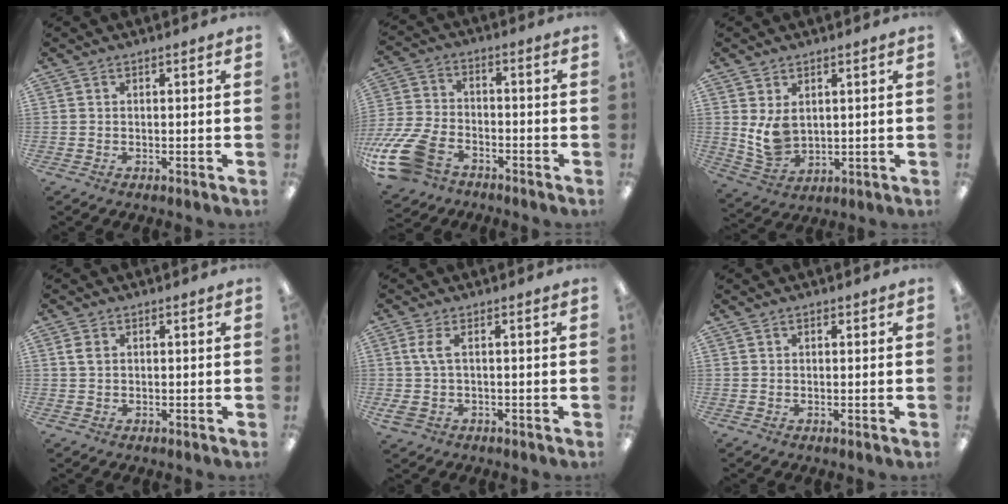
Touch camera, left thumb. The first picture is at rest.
{"total": 15.0, "force": [-8.4, 8.7, 8.8], "torque": [-0.186, 0.042, -0.149]}
{"total": 7.1, "force": [2.2, 5.0, 4.6], "torque": [-0.103, -0.012, 0.039]}
{"total": 2.1, "force": [0.5, 1.4, 1.5], "torque": [-0.031, 0.007, 0.008]}
{"total": 5.6, "force": [0.6, 2.6, 5.0], "torque": [-0.111, 0.002, 0.007]}
{"total": 0.8, "force": [0.5, 0.4, 0.6], "torque": [-0.012, 0.003, 0.009]}